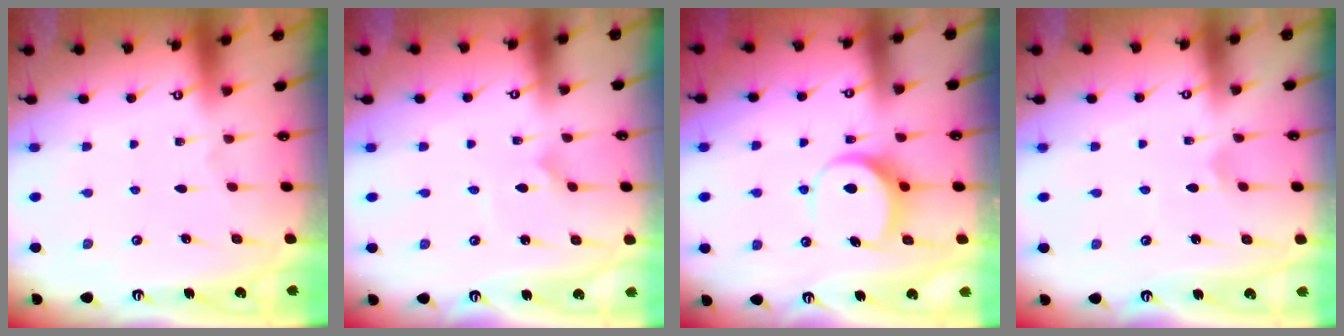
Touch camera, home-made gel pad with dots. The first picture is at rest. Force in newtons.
{"total": 1.4, "press": 1.4, "slide": 0.1}
{"total": 6.5, "press": 6.5, "slide": 0.4}
{"total": 2.9, "press": 2.9, "slide": 0.3}